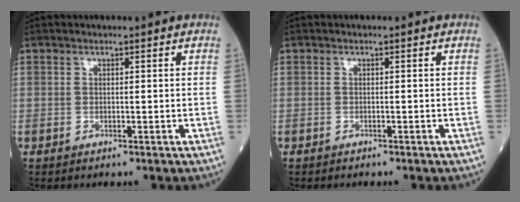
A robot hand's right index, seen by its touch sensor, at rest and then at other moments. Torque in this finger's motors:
{"motor_torque": [0.17, 0.08, -0.03, -0.01]}